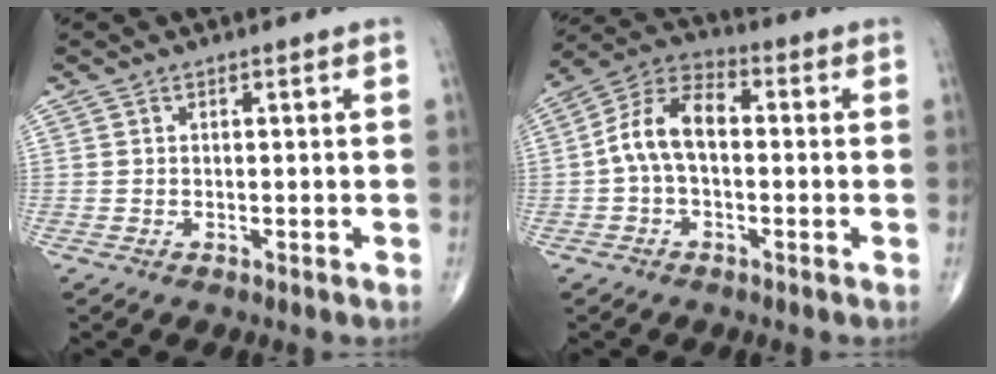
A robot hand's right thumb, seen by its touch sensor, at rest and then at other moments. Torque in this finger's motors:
{"motor_torque": [0.11, 0.11, 0.26, -0.25, 0.15]}